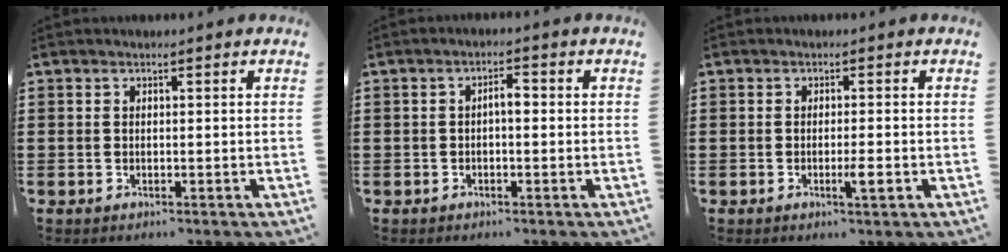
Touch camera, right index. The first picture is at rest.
{"total": 2.1, "force": [-0.3, 0.6, 2.0], "torque": [-0.038, 0.004, -0.007]}
{"total": 2.7, "force": [-1.1, 0.2, 2.4], "torque": [-0.048, -0.006, -0.022]}